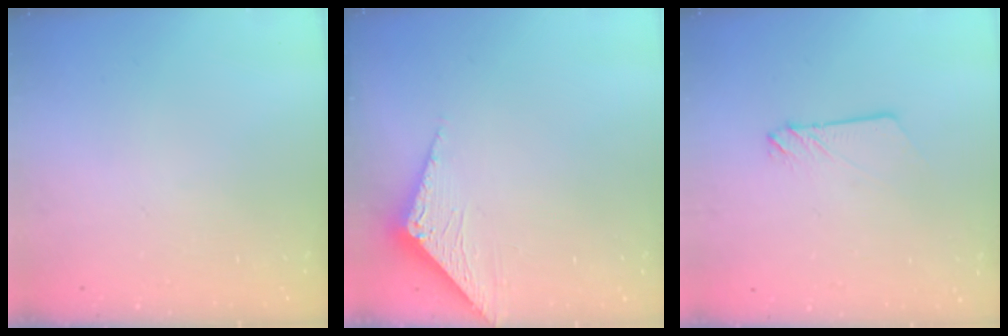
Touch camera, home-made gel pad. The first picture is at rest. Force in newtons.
{"total": 3.4, "press": 3.4, "slide": 0.2}
{"total": 2.3, "press": 2.3, "slide": 0.3}